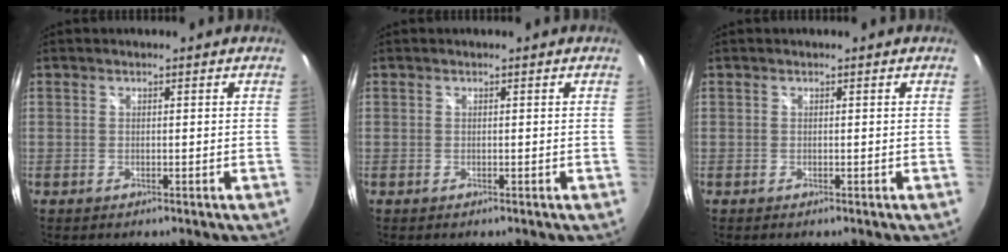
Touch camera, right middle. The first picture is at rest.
{"total": 0.0}
{"total": 0.0}